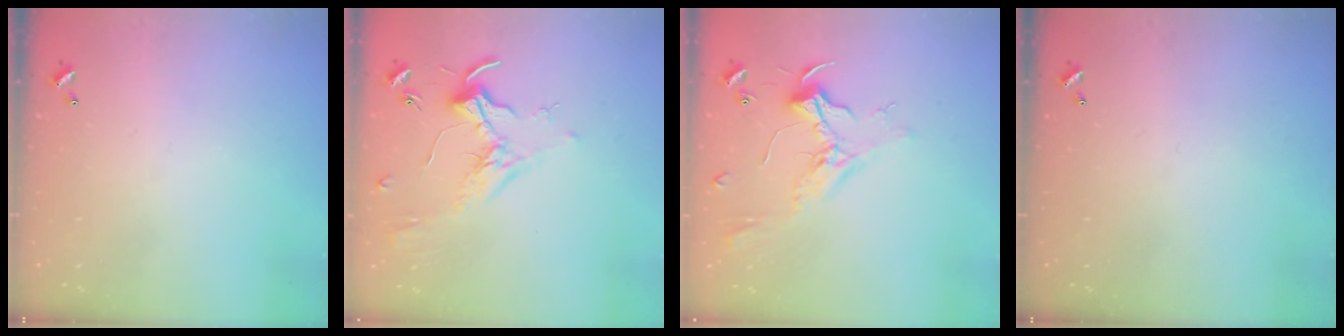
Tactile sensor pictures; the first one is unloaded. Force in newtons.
{"total": 1.7, "press": 1.6, "slide": 0.7}
{"total": 2.4, "press": 2.3, "slide": 0.8}
{"total": 0.0}